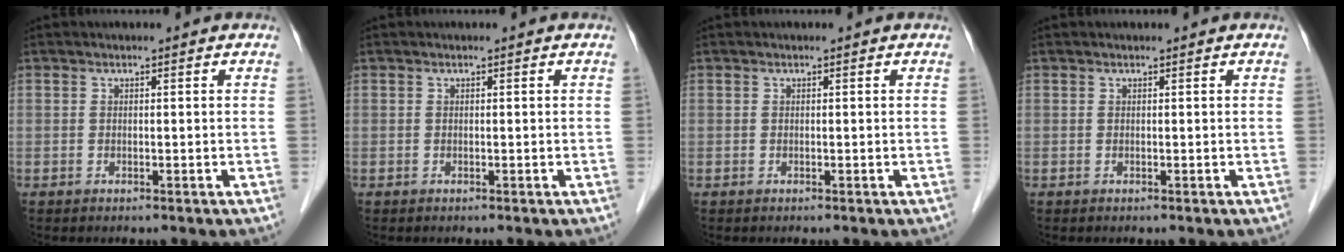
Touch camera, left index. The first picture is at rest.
{"total": 0.0}
{"total": 0.0}
{"total": 0.0}